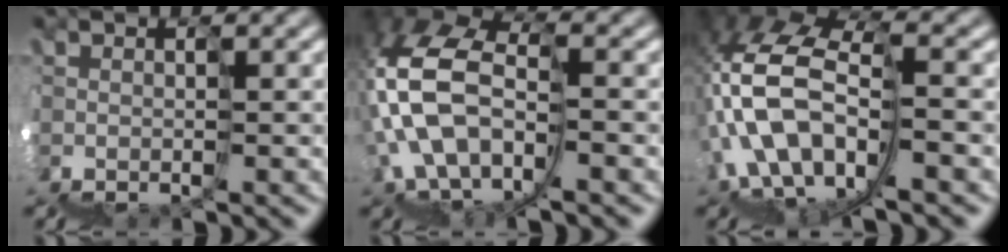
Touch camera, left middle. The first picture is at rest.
{"total": 8.0, "force": [-0.1, 5.2, 6.0], "torque": [-0.161, 0.036, -0.007]}
{"total": 8.2, "force": [-0.3, 4.6, 6.8], "torque": [-0.155, 0.045, -0.017]}